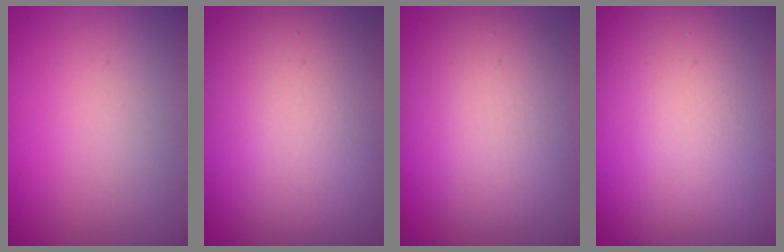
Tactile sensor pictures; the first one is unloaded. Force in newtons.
{"total": 14.1, "press": 14.1, "slide": 1.0}
{"total": 9.3, "press": 9.3, "slide": 0.6}
{"total": 18.3, "press": 18.2, "slide": 1.6}